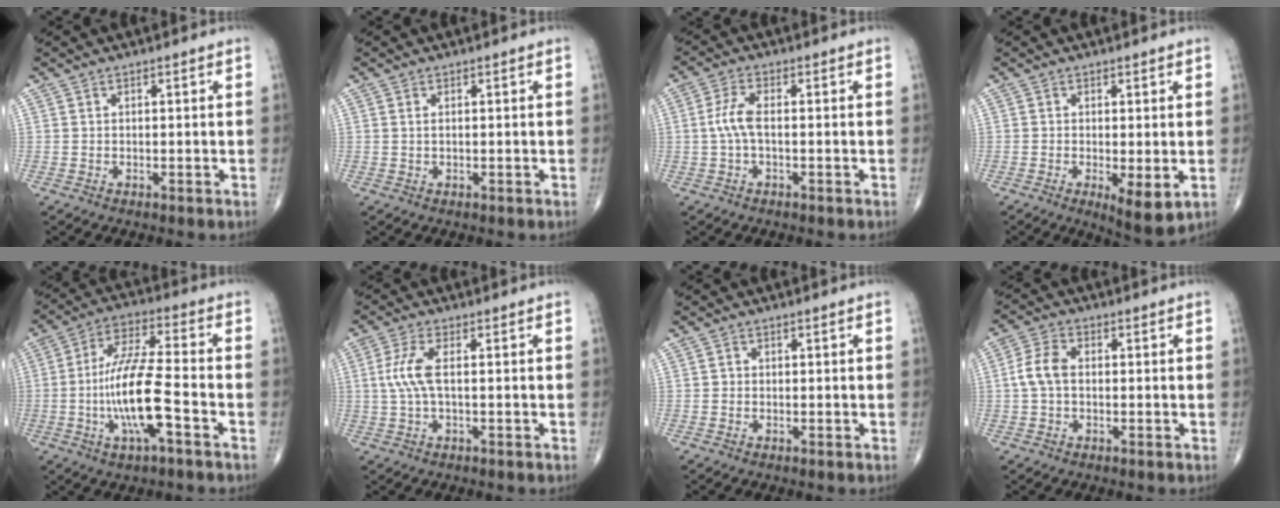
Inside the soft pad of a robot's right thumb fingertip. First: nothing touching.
{"total": 0.7, "force": [0.2, 0.2, 0.6], "torque": [-0.016, 0.002, 0.005]}
{"total": 4.3, "force": [-0.3, 1.6, 4.0], "torque": [-0.100, 0.009, -0.011]}
{"total": 5.8, "force": [-1.2, 1.8, 5.4], "torque": [-0.085, -0.020, -0.017]}
{"total": 14.1, "force": [-4.0, 3.3, 13.1], "torque": [-0.265, 0.028, -0.076]}
{"total": 5.2, "force": [0.3, 1.6, 4.9], "torque": [-0.132, 0.009, 0.002]}
{"total": 0.6, "force": [-0.1, 0.5, 0.1], "torque": [0.003, 0.003, -0.004]}
{"total": 5.3, "force": [-0.1, 3.3, 4.1], "torque": [-0.089, 0.017, -0.008]}